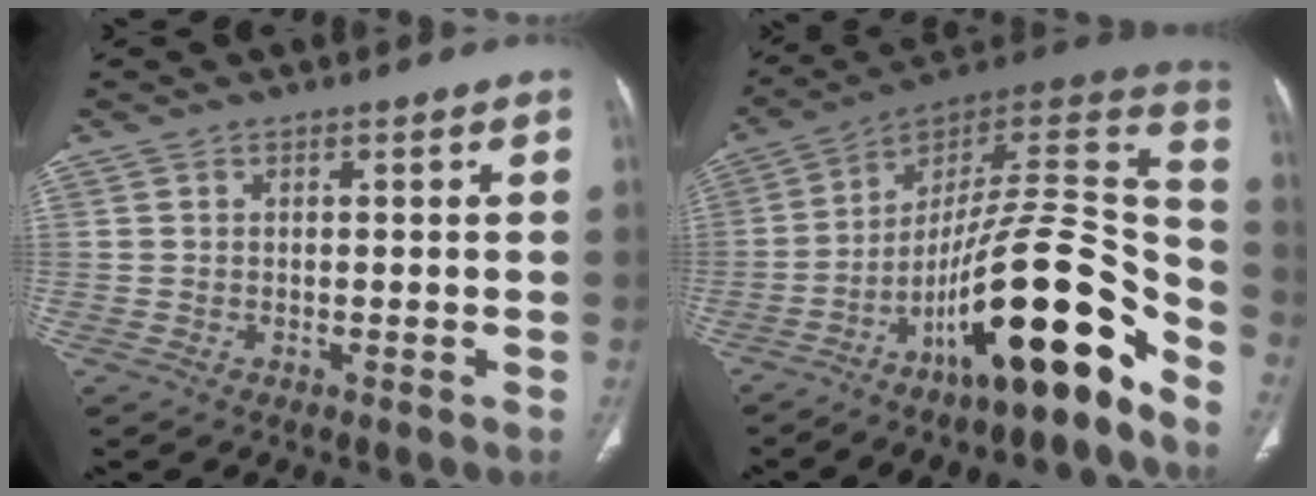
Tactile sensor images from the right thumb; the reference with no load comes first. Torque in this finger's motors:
{"motor_torque": [3.60, 1.41, 1.34, -1.43, 0.86]}